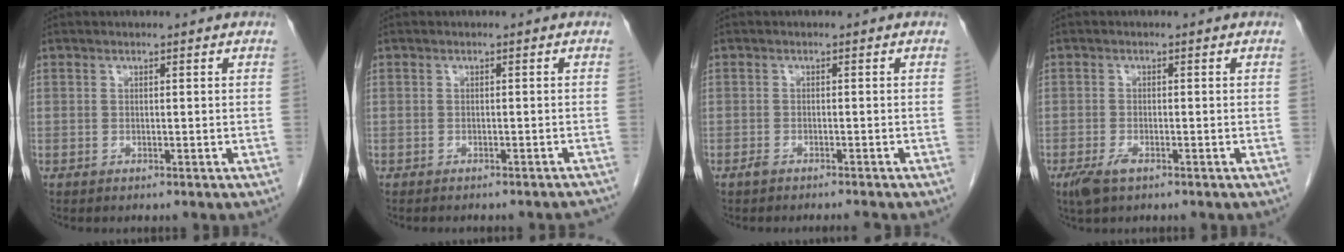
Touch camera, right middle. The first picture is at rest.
{"total": 8.5, "force": [-7.9, 1.9, 2.6], "torque": [-0.022, -0.008, -0.080]}
{"total": 2.3, "force": [-2.1, -0.1, 1.0], "torque": [-0.016, -0.004, -0.030]}
{"total": 2.8, "force": [-1.7, 0.9, 2.1], "torque": [-0.049, -0.005, -0.029]}